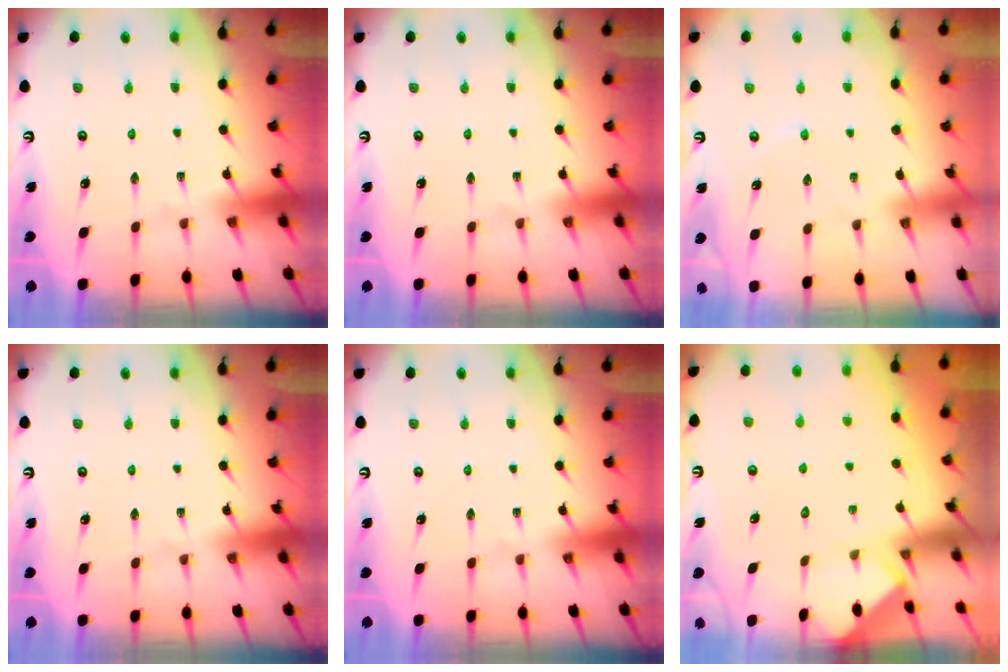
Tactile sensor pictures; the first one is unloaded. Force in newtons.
{"total": 0.0}
{"total": 1.2, "press": 1.2, "slide": 0.2}
{"total": 0.0}
{"total": 0.0}
{"total": 2.7, "press": 2.6, "slide": 0.4}